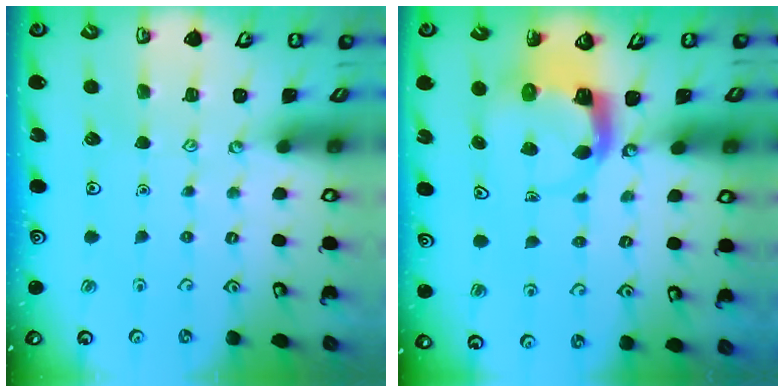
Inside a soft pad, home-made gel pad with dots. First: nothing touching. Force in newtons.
{"total": 4.8, "press": 4.7, "slide": 0.4}